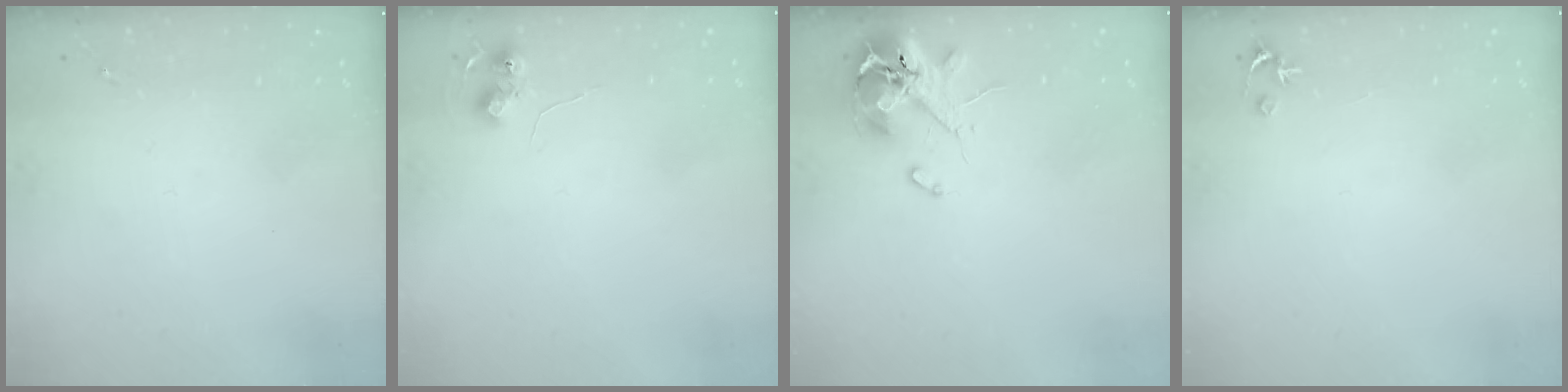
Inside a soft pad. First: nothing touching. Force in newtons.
{"total": 5.6, "press": 5.6, "slide": 0.8}
{"total": 10.7, "press": 10.6, "slide": 1.6}
{"total": 2.5, "press": 2.5, "slide": 0.2}